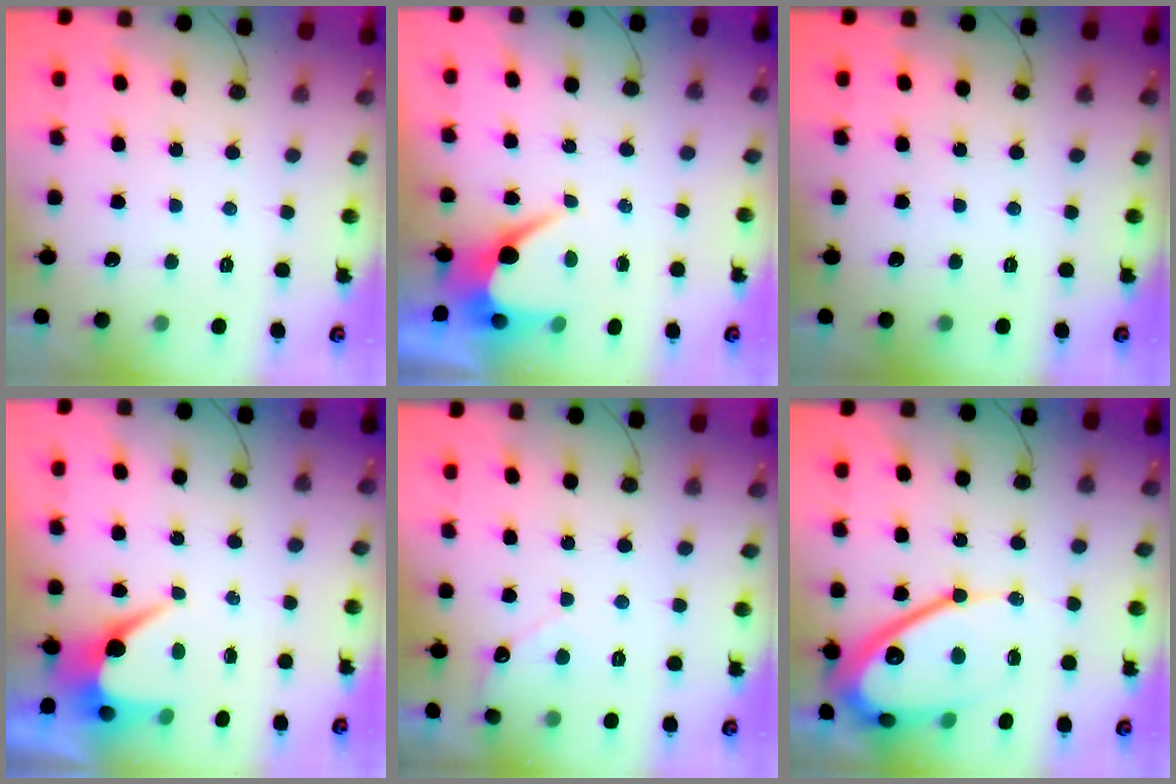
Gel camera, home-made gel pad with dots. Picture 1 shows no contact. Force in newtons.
{"total": 6.9, "press": 6.9, "slide": 0.3}
{"total": 0.0}
{"total": 7.1, "press": 7.1, "slide": 0.4}
{"total": 5.3, "press": 5.3, "slide": 0.4}
{"total": 19.5, "press": 19.5, "slide": 1.7}